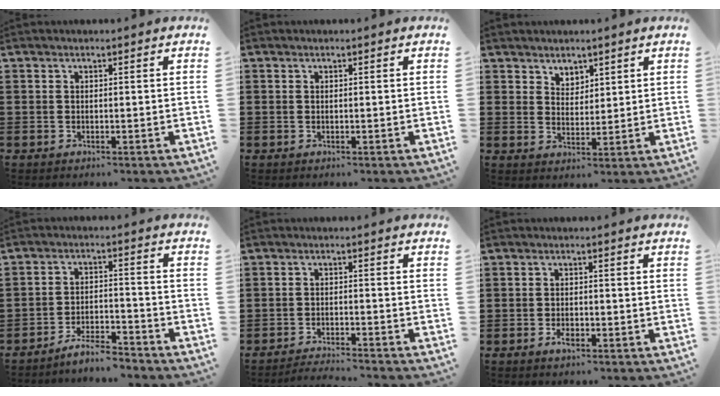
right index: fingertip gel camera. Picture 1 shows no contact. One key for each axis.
{"total": 0.0}
{"total": 3.3, "fx": 2.8, "fy": 1.8, "fz": 0.0, "tx": -0.010, "ty": 0.002, "tz": 0.053}
{"total": 5.0, "fx": -4.7, "fy": 0.5, "fz": 1.5, "tx": -0.033, "ty": 0.006, "tz": -0.093}
{"total": 2.3, "fx": -2.3, "fy": -0.2, "fz": 0.3, "tx": -0.008, "ty": 0.000, "tz": -0.049}
{"total": 1.9, "fx": -0.8, "fy": 0.9, "fz": 1.5, "tx": -0.028, "ty": 0.001, "tz": -0.015}